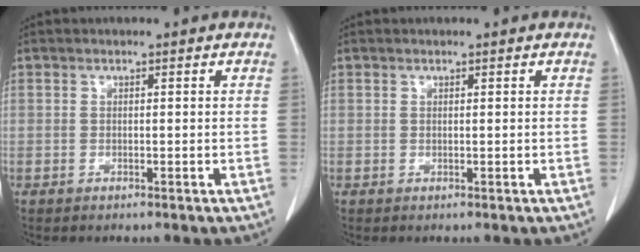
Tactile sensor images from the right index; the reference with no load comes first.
{"total": 0.0}